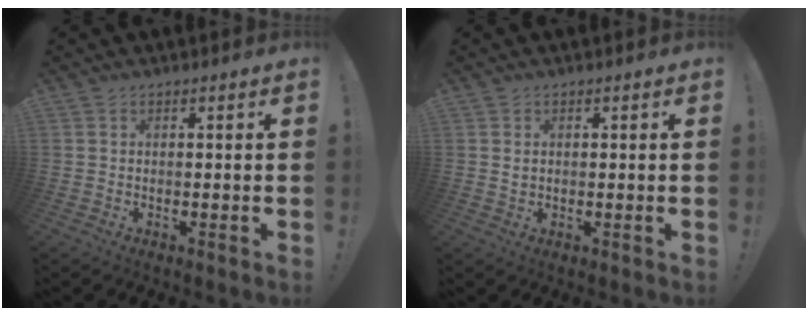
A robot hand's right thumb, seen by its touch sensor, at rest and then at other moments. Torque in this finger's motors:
{"motor_torque": [-0.17, 0.12, -0.09, 0.40, 0.02]}